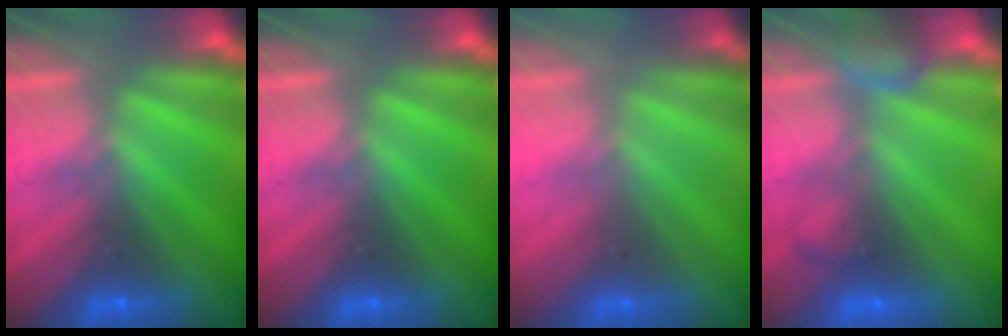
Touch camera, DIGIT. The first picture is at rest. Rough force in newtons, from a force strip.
{"total": 0.0}
{"total": 2.9}
{"total": 2.6}